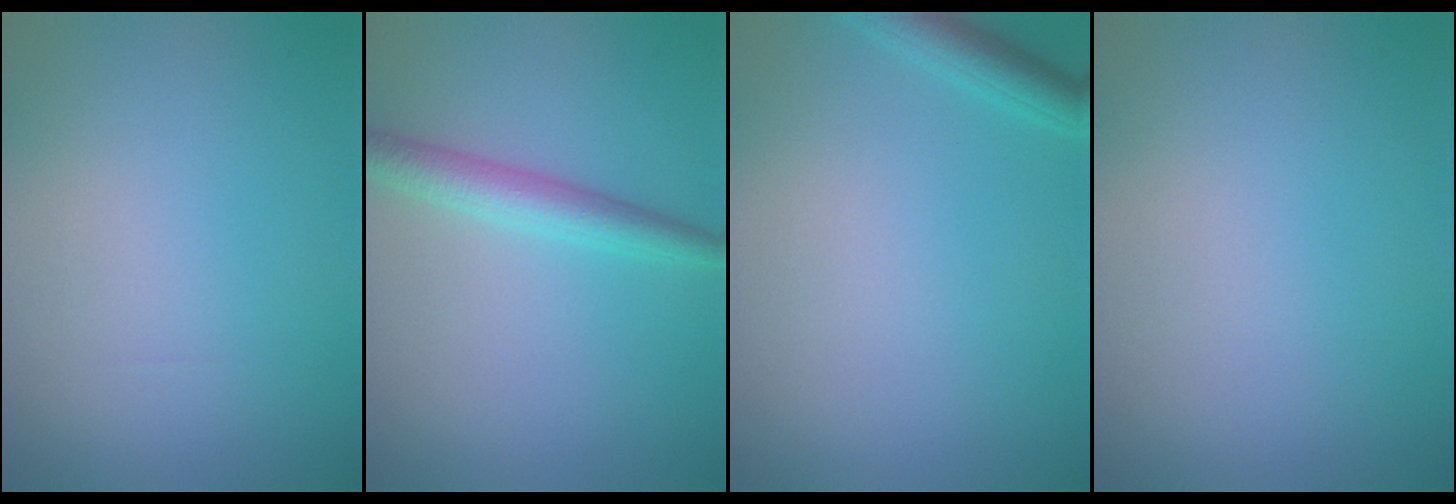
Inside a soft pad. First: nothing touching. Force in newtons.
{"total": 3.1, "press": 3.1, "slide": 0.0}
{"total": 2.1, "press": 2.1, "slide": 0.1}
{"total": 0.0}